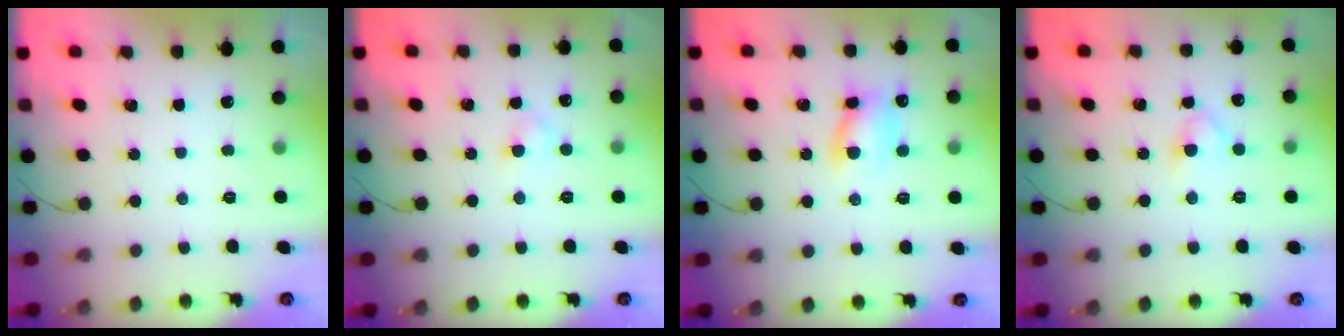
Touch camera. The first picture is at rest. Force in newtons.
{"total": 2.4, "press": 2.1, "slide": 1.2}
{"total": 7.5, "press": 7.4, "slide": 1.4}
{"total": 3.1, "press": 2.9, "slide": 1.1}